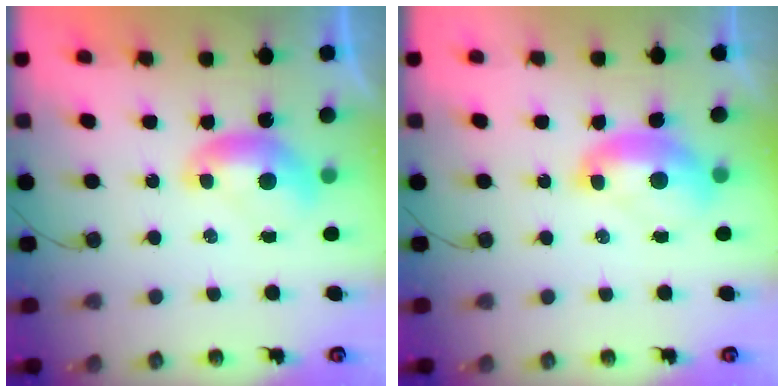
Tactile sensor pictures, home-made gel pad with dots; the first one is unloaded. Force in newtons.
{"total": 2.0, "press": 1.9, "slide": 0.7}